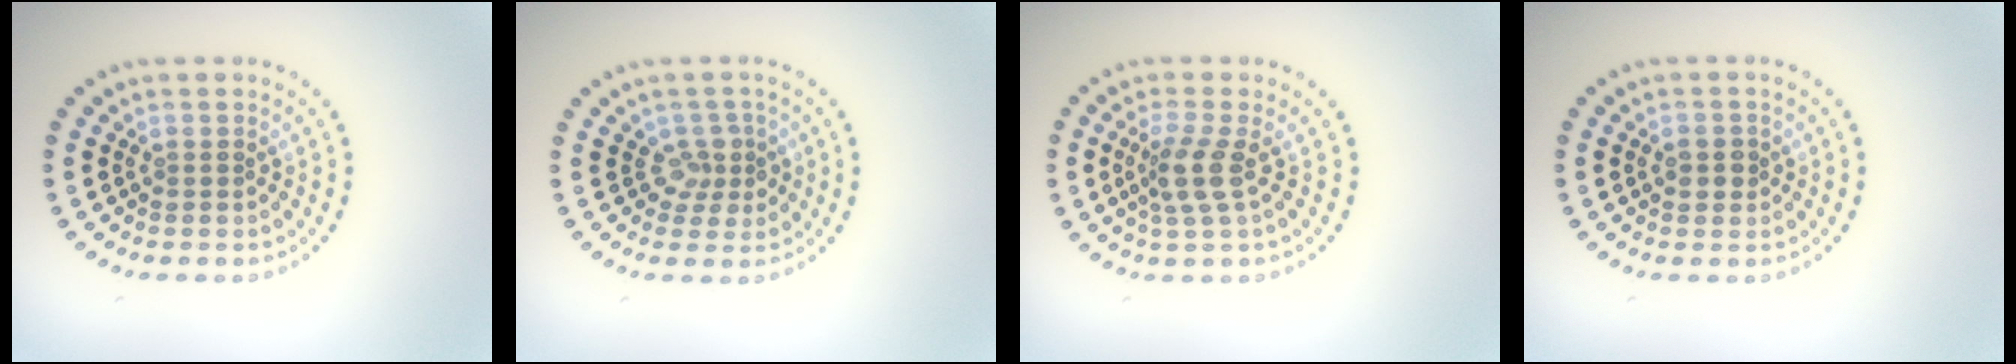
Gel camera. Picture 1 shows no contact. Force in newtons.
{"total": 2.1, "press": 1.7, "slide": 1.3}
{"total": 2.8, "press": 2.1, "slide": 1.9}
{"total": 1.6, "press": 1.6, "slide": 0.3}